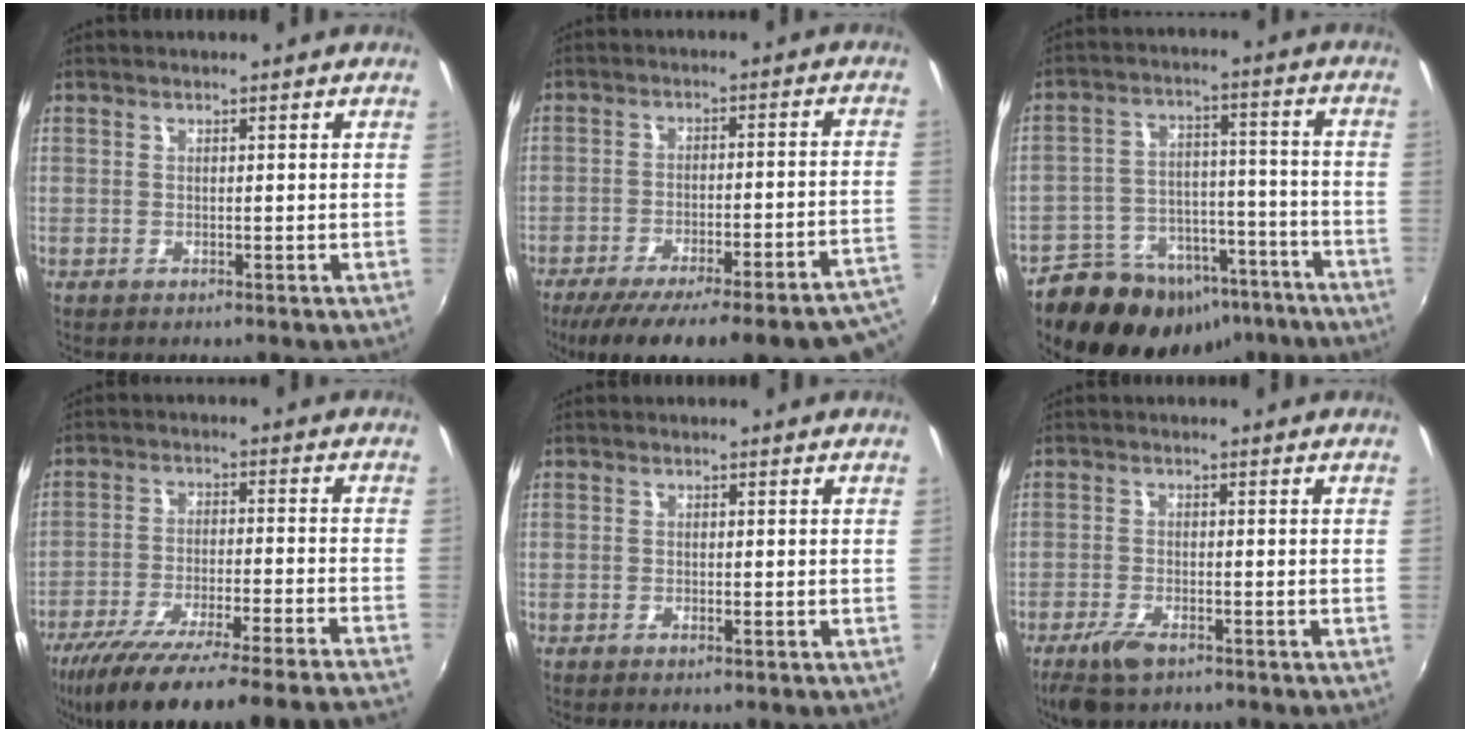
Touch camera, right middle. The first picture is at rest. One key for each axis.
{"total": 27.7, "fx": -22.6, "fy": 4.9, "fz": 15.3, "tx": -0.213, "ty": -0.042, "tz": -0.297}
{"total": 21.4, "fx": -15.0, "fy": 12.2, "fz": 9.1, "tx": -0.186, "ty": 0.031, "tz": -0.189}
{"total": 25.1, "fx": -21.9, "fy": -0.7, "fz": 12.2, "tx": -0.216, "ty": -0.072, "tz": -0.330}
{"total": 0.9, "fx": -0.6, "fy": 0.2, "fz": 0.7, "tx": -0.015, "ty": 0.000, "tz": -0.011}
{"total": 5.6, "fx": -3.9, "fy": 2.0, "fz": 3.4, "tx": -0.088, "ty": -0.012, "tz": -0.072}